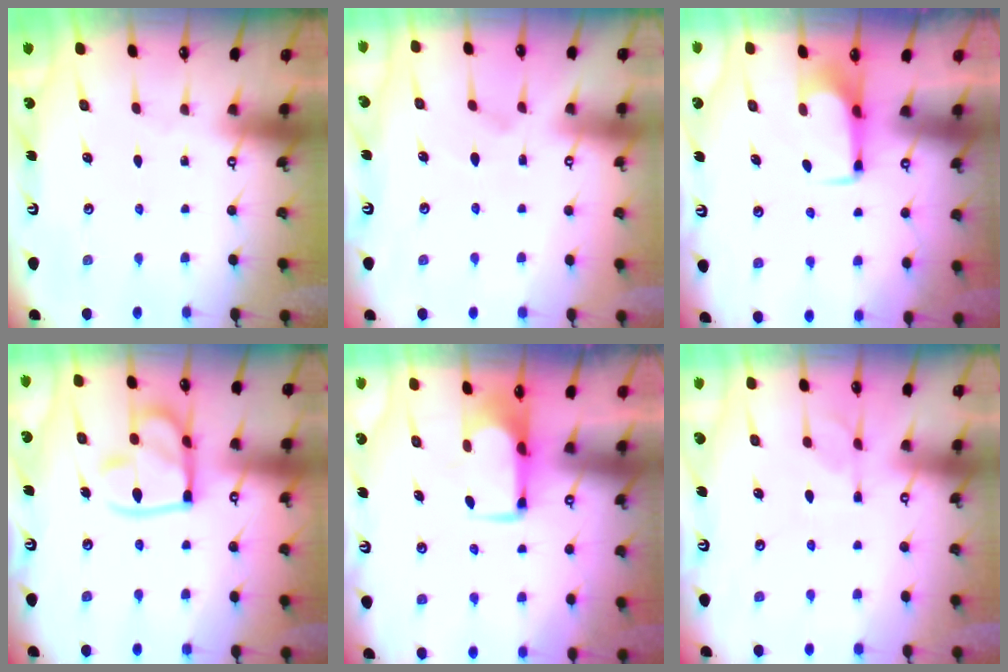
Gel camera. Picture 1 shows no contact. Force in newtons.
{"total": 2.4, "press": 2.1, "slide": 1.1}
{"total": 1.6, "press": 1.6, "slide": 0.5}
{"total": 15.6, "press": 15.5, "slide": 1.6}
{"total": 1.8, "press": 1.7, "slide": 0.4}
{"total": 2.4, "press": 2.1, "slide": 1.2}